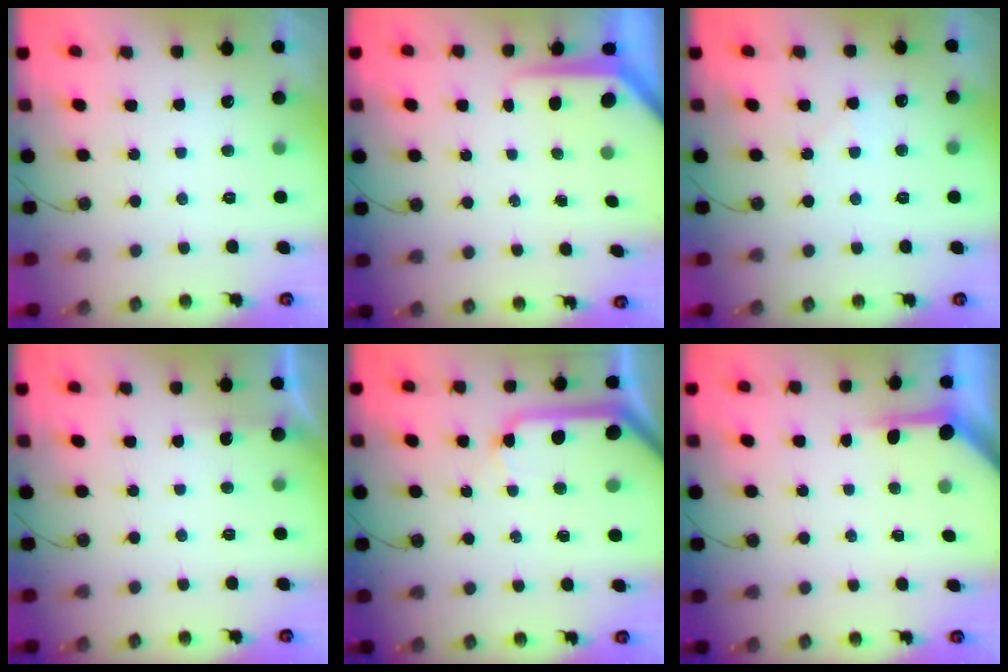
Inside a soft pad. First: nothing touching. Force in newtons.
{"total": 6.2, "press": 6.2, "slide": 0.4}
{"total": 5.2, "press": 5.1, "slide": 0.9}
{"total": 1.5, "press": 1.4, "slide": 0.3}
{"total": 11.7, "press": 11.6, "slide": 1.6}
{"total": 3.9, "press": 3.8, "slide": 0.3}